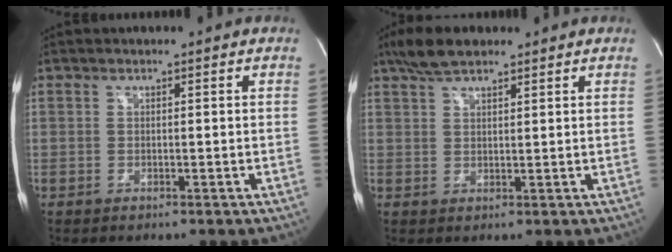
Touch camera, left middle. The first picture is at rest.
{"total": 5.4, "force": [4.2, 1.7, 2.9], "torque": [-0.069, 0.016, 0.081]}